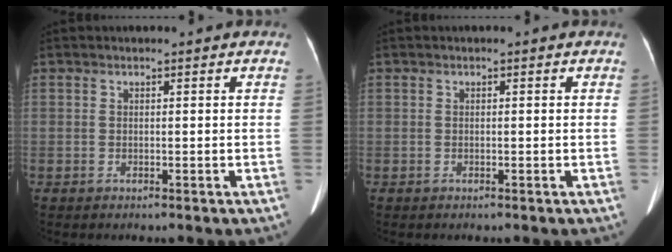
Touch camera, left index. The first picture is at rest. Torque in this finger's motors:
{"motor_torque": [0.03, 0.00, 0.00, 0.00]}